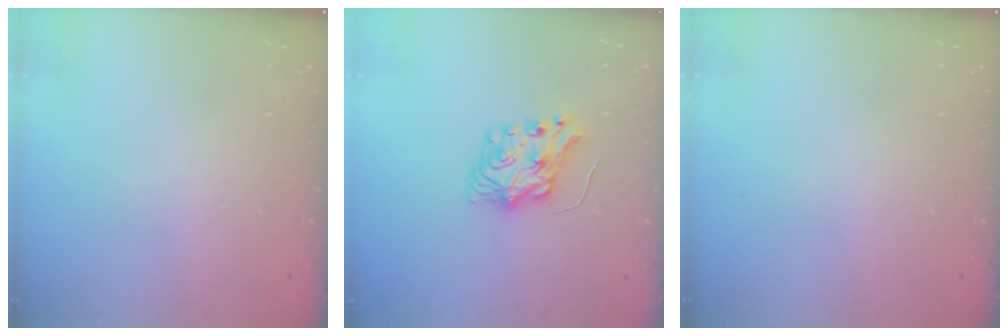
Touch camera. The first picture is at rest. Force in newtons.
{"total": 7.1, "press": 7.0, "slide": 0.7}
{"total": 0.0}